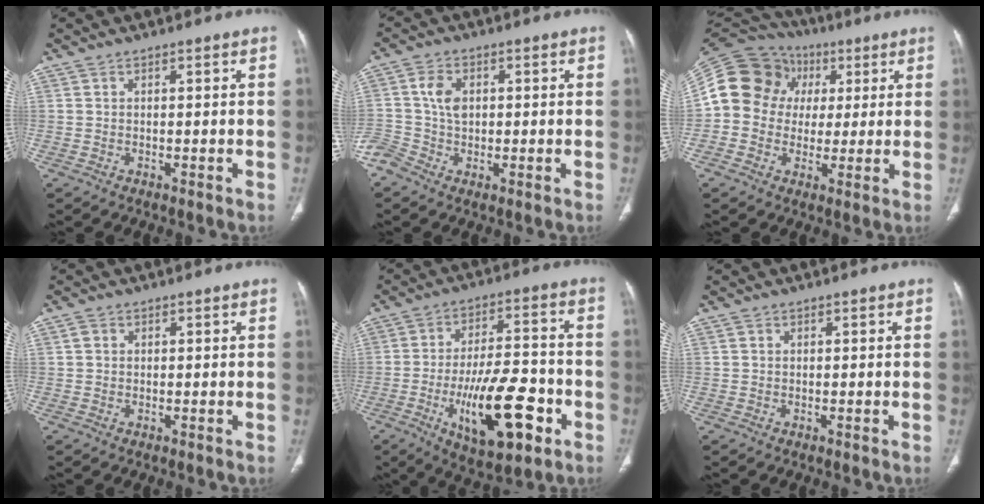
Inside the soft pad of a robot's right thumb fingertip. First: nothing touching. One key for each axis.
{"total": 6.8, "fx": -0.1, "fy": 5.2, "fz": 4.4, "tx": -0.080, "ty": 0.017, "tz": -0.003}
{"total": 16.6, "fx": 2.8, "fy": 14.7, "fz": 7.2, "tx": -0.120, "ty": 0.038, "tz": 0.046}
{"total": 1.4, "fx": 0.4, "fy": 1.2, "fz": 0.6, "tx": -0.004, "ty": 0.000, "tz": 0.007}
{"total": 18.5, "fx": -6.5, "fy": 7.3, "fz": 15.7, "tx": -0.241, "ty": 0.026, "tz": -0.093}
{"total": 0.0}